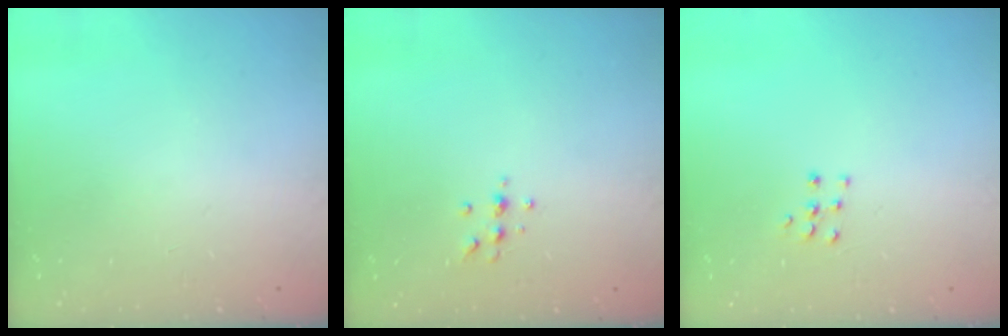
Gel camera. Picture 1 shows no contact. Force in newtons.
{"total": 4.0, "press": 3.8, "slide": 1.2}
{"total": 4.6, "press": 4.5, "slide": 0.5}